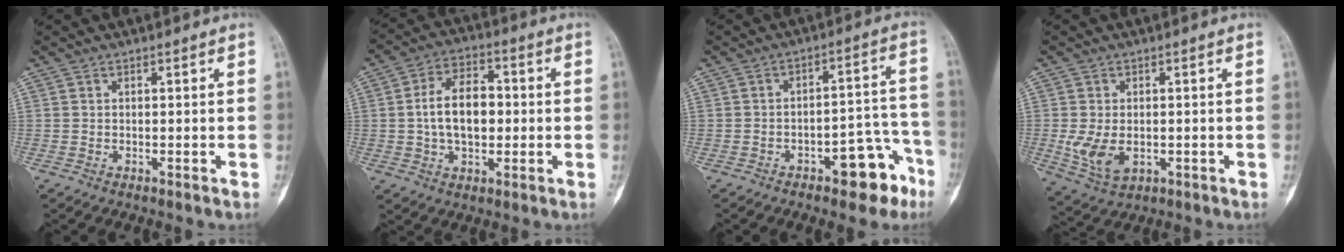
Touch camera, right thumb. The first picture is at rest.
{"total": 11.0, "force": [0.0, 6.8, 8.7], "torque": [-0.129, 0.019, -0.005]}
{"total": 10.6, "force": [-6.1, 4.7, 7.4], "torque": [-0.060, 0.060, -0.077]}
{"total": 7.1, "force": [-1.1, 4.6, 5.4], "torque": [-0.102, -0.007, -0.009]}